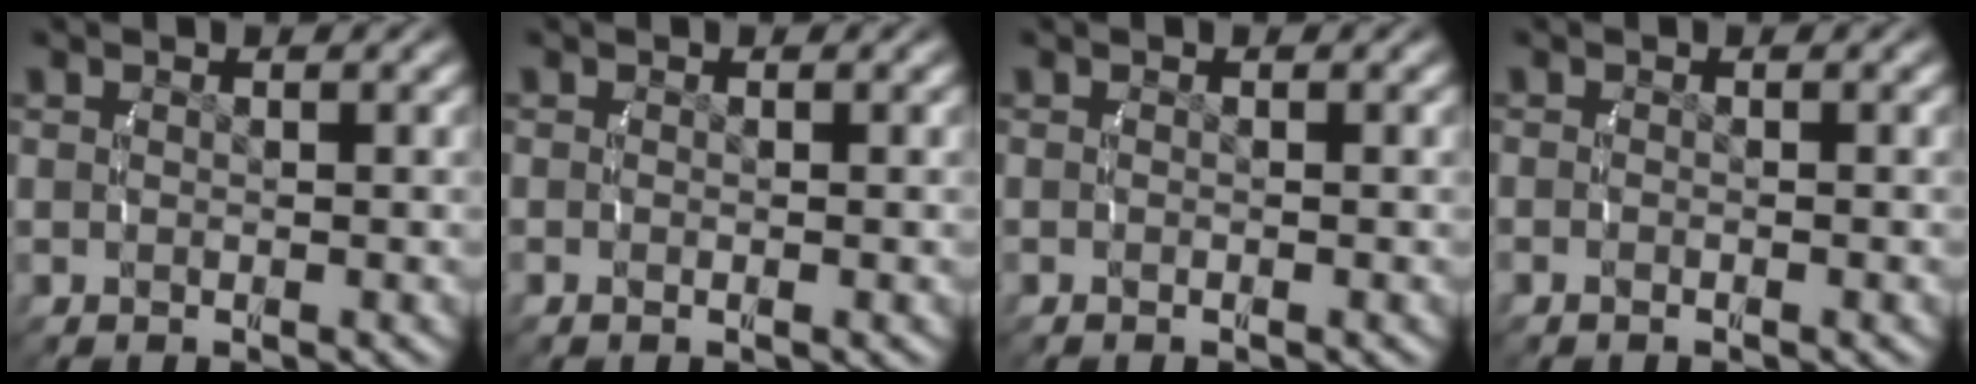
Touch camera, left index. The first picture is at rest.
{"total": 1.2, "force": [-0.4, 1.0, 0.6], "torque": [-0.024, -0.004, -0.007]}
{"total": 0.6, "force": [-0.3, 0.5, 0.2], "torque": [-0.010, -0.002, -0.006]}
{"total": 1.1, "force": [-0.8, 0.6, 0.6], "torque": [-0.022, -0.004, -0.014]}